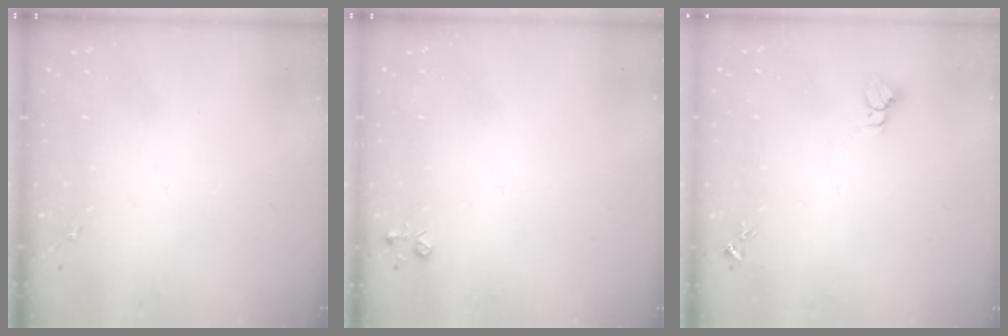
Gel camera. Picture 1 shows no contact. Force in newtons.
{"total": 3.7, "press": 3.7, "slide": 0.5}
{"total": 2.8, "press": 2.8, "slide": 0.1}